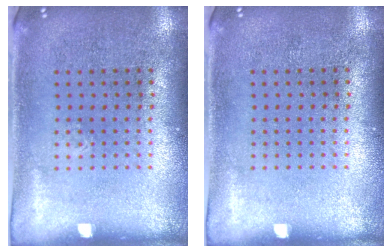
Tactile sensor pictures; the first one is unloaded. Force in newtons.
{"total": 0.0}